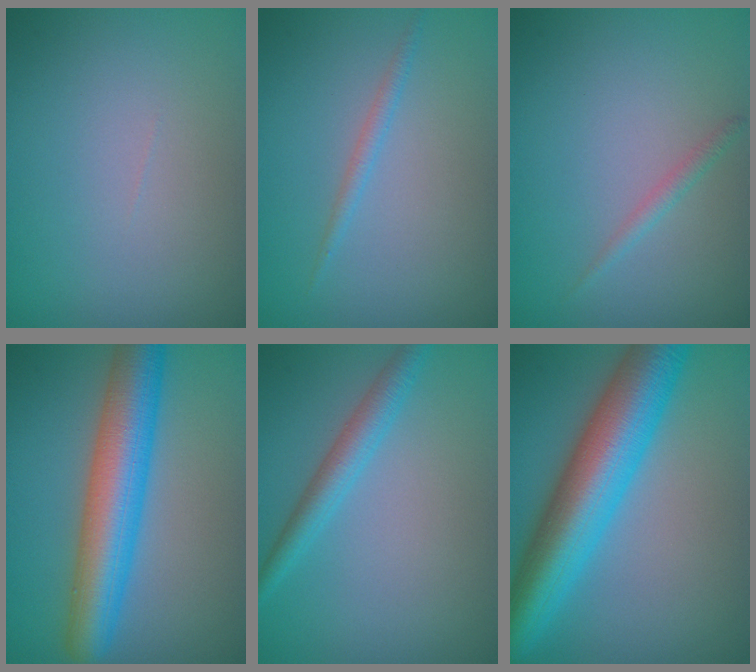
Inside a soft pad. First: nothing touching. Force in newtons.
{"total": 1.1, "press": 1.1, "slide": 0.0}
{"total": 1.0, "press": 1.0, "slide": 0.1}
{"total": 8.0, "press": 8.0, "slide": 0.2}
{"total": 2.7, "press": 2.7, "slide": 0.1}
{"total": 10.3, "press": 10.3, "slide": 0.2}